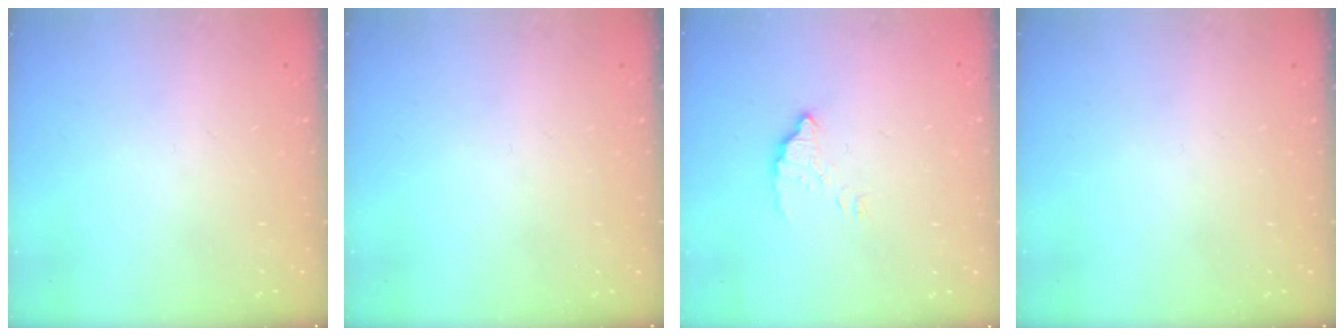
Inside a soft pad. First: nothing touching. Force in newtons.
{"total": 0.0}
{"total": 3.5, "press": 3.5, "slide": 0.1}
{"total": 0.0}